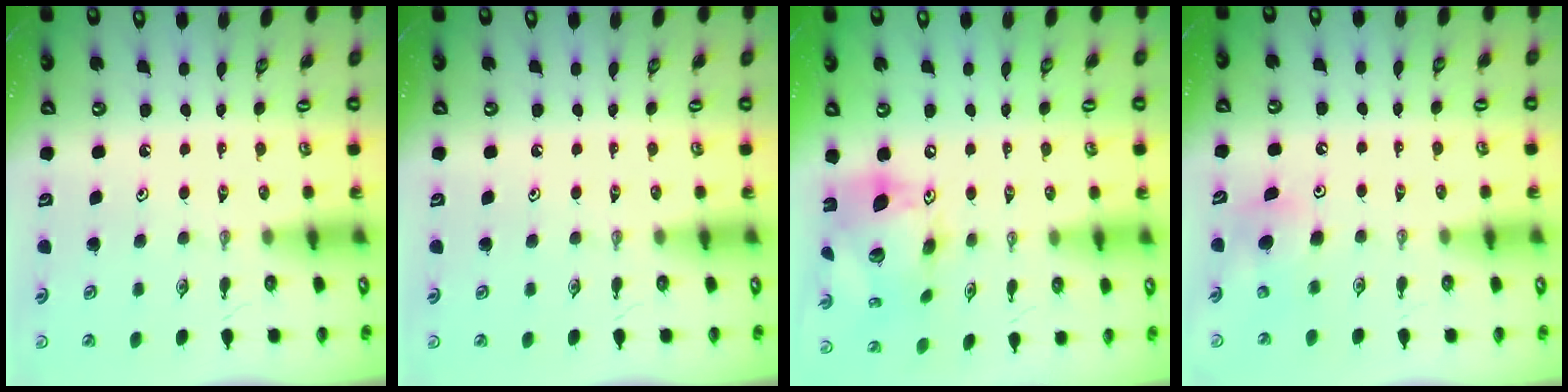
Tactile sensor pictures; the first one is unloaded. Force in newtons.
{"total": 0.0}
{"total": 17.1, "press": 17.0, "slide": 1.9}
{"total": 6.1, "press": 6.0, "slide": 1.1}